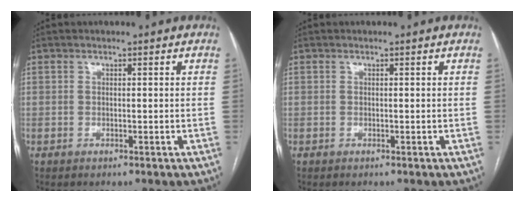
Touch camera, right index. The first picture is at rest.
{"total": 0.0}